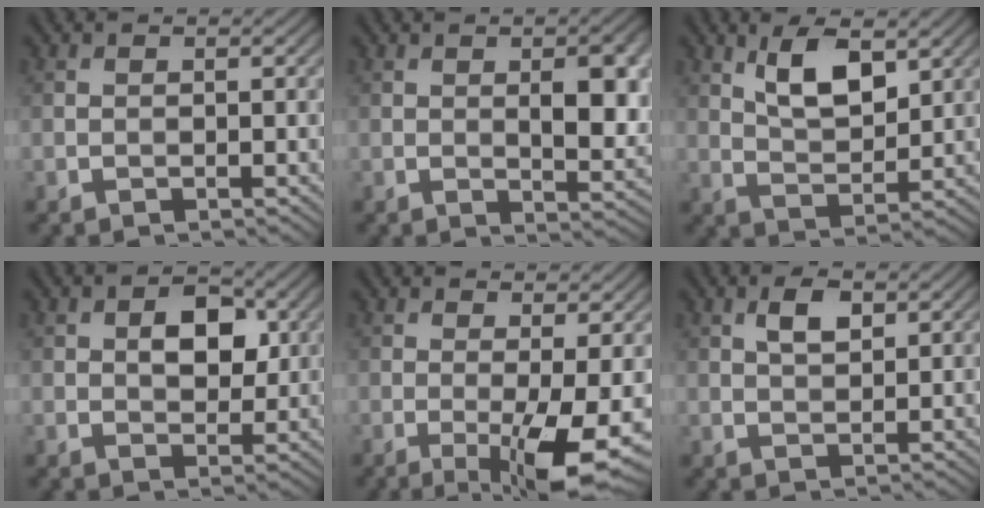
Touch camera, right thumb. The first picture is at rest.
{"total": 7.8, "force": [1.2, 3.4, 7.0], "torque": [-0.101, 0.000, 0.024]}
{"total": 6.8, "force": [3.5, 2.9, 5.1], "torque": [-0.101, -0.006, 0.066]}
{"total": 5.2, "force": [1.1, 3.2, 3.9], "torque": [-0.060, 0.001, 0.012]}
{"total": 8.4, "force": [-2.1, 1.6, 7.9], "torque": [-0.126, -0.004, -0.025]}
{"total": 3.0, "force": [1.4, 1.4, 2.3], "torque": [-0.047, 0.002, 0.026]}